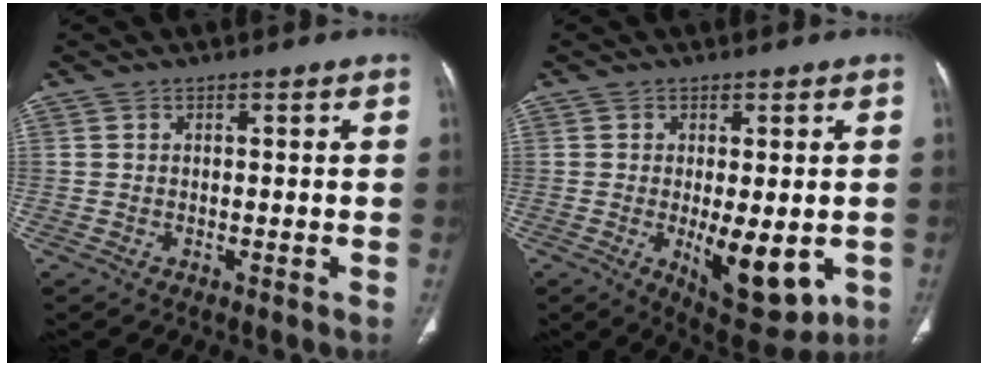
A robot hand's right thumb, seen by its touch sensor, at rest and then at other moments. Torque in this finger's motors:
{"motor_torque": [1.55, 1.27, 0.39, -0.52, 0.31]}